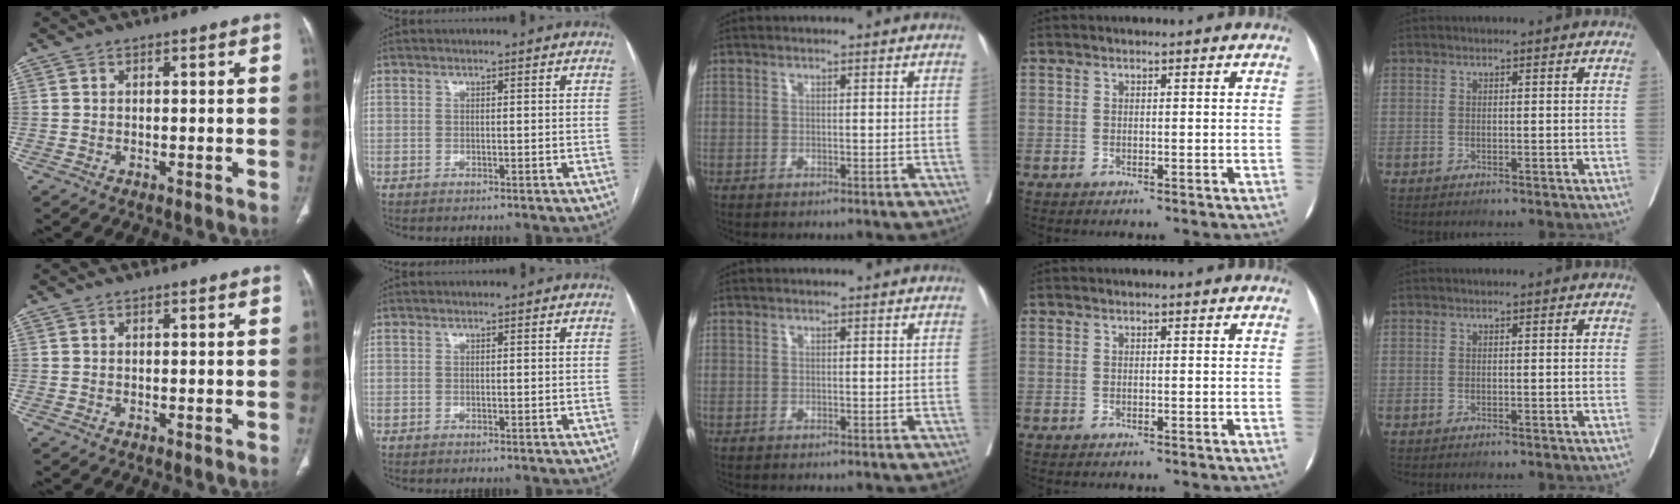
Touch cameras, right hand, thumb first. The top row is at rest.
{}